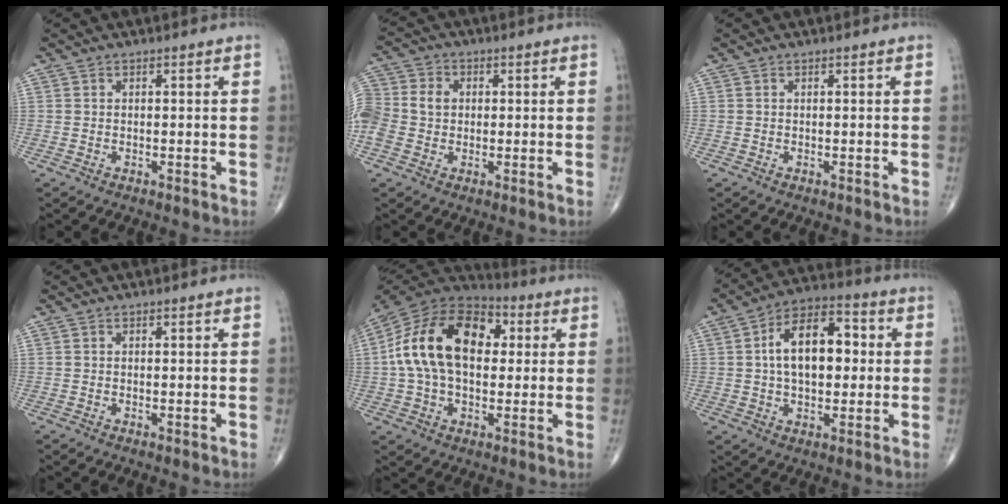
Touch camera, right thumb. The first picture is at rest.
{"total": 13.5, "force": [0.4, 11.6, 7.0], "torque": [-0.181, 0.036, 0.008]}
{"total": 0.0}
{"total": 0.0}
{"total": 21.0, "force": [3.1, 13.2, 16.0], "torque": [-0.285, 0.027, 0.042]}
{"total": 14.4, "force": [1.6, 8.4, 11.6], "torque": [-0.169, 0.025, 0.017]}